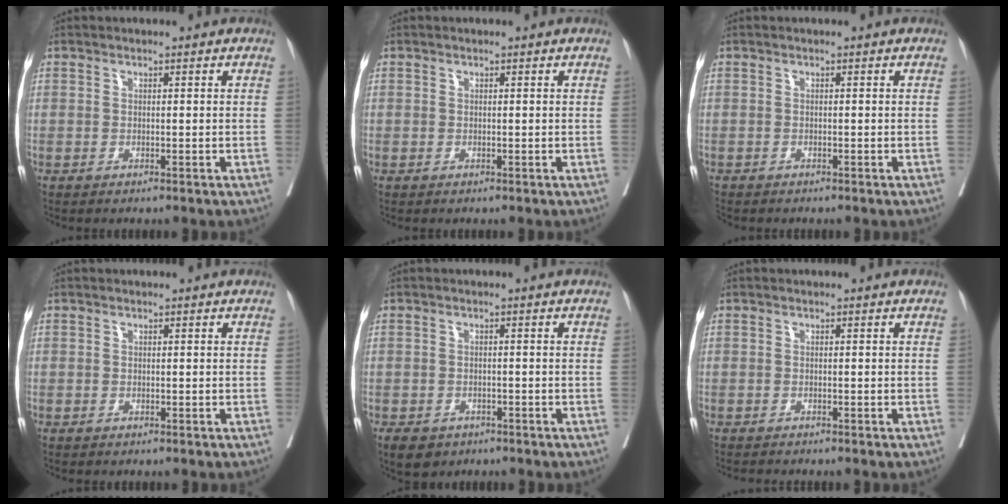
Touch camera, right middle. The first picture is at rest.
{"total": 0.0}
{"total": 2.5, "force": [-2.1, 0.9, 0.8], "torque": [-0.021, -0.006, -0.031]}
{"total": 0.0}
{"total": 5.8, "force": [-3.9, 3.8, 2.0], "torque": [-0.035, -0.003, -0.053]}
{"total": 1.5, "force": [-1.4, -0.2, 0.3], "torque": [-0.007, -0.005, -0.019]}